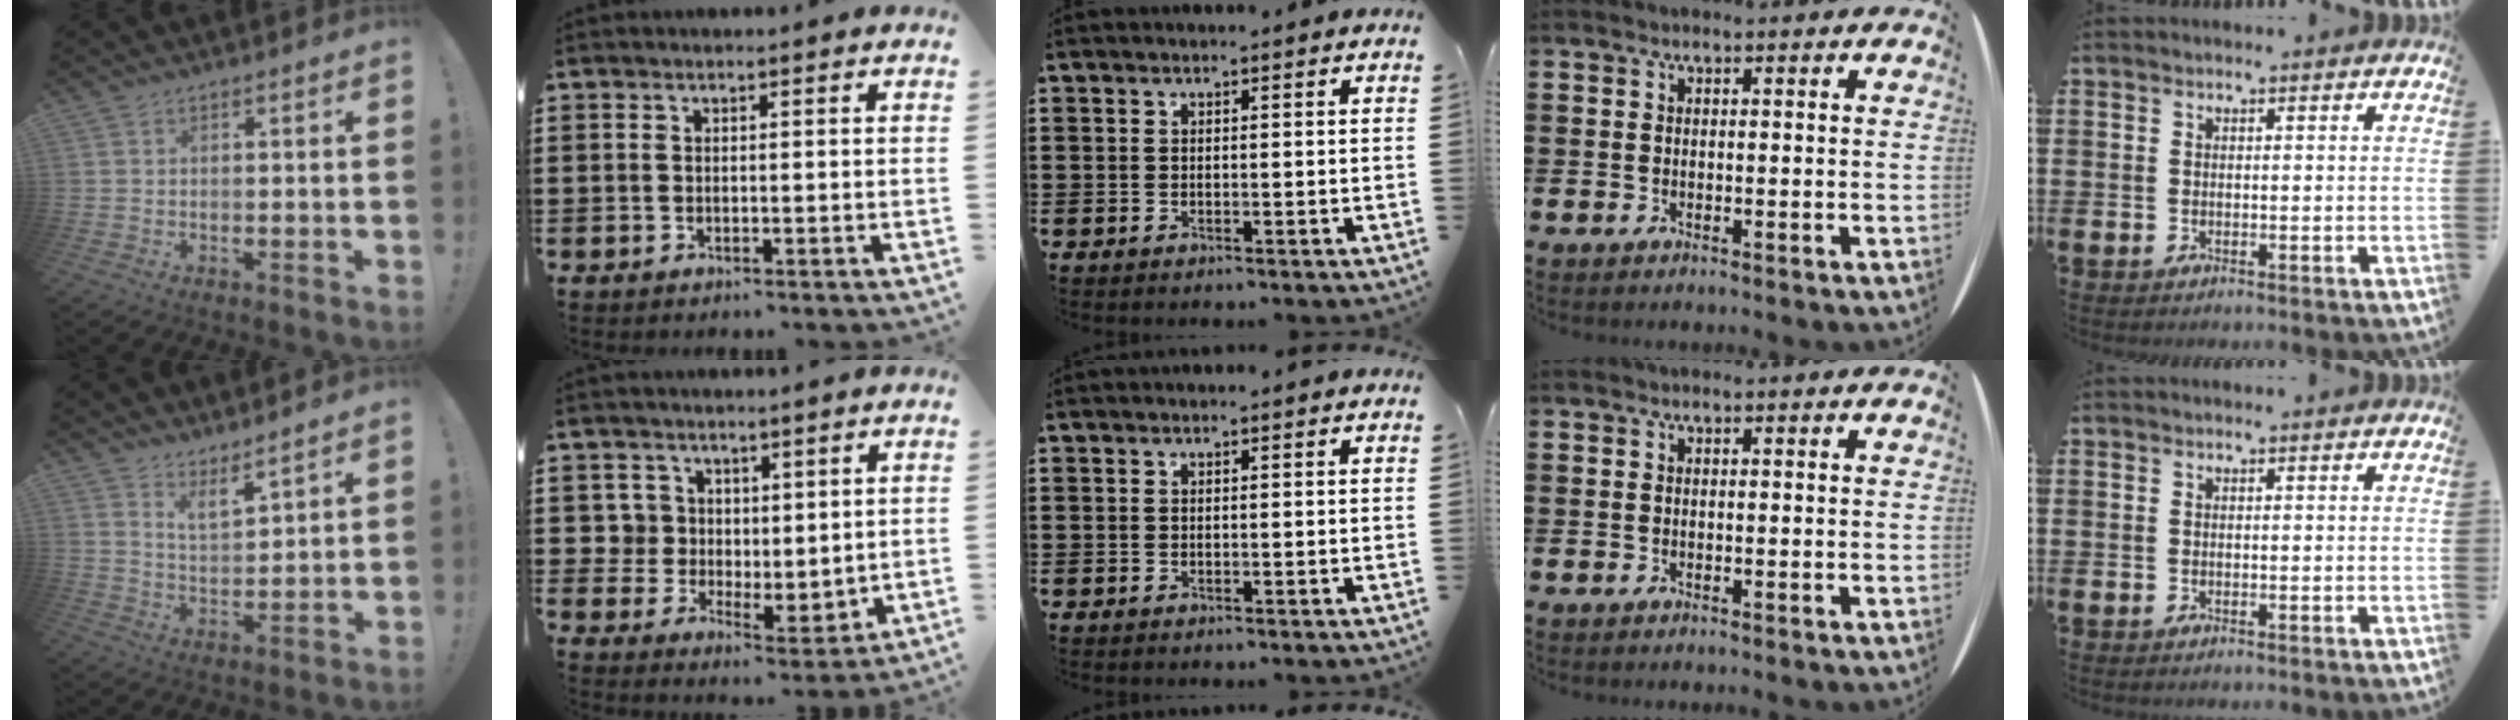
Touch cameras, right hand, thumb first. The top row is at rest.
{"thumb": {"total": 5.8, "force": [5.4, 1.0, 2.1], "torque": [-0.041, -0.036, 0.097]}, "index": {"total": 5.6, "force": [3.5, 4.4, 0.4], "torque": [-0.038, 0.000, 0.069]}}